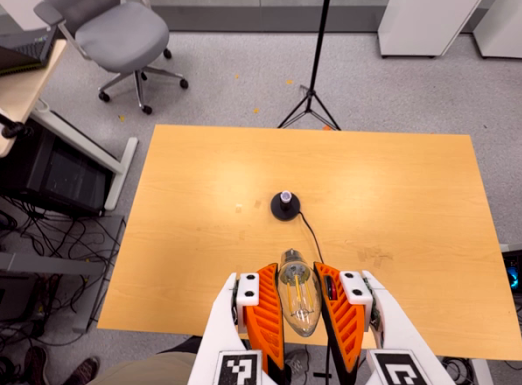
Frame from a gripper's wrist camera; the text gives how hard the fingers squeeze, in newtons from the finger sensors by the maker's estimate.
{"total": 20.8, "left": 22.7, "right": 18.8}